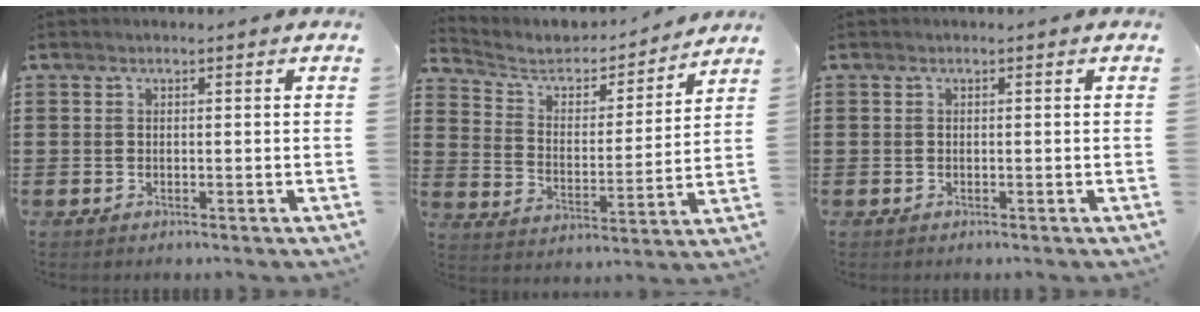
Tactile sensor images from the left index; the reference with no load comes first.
{"total": 5.4, "force": [4.8, 2.0, 1.5], "torque": [-0.060, -0.034, 0.076]}
{"total": 0.0}